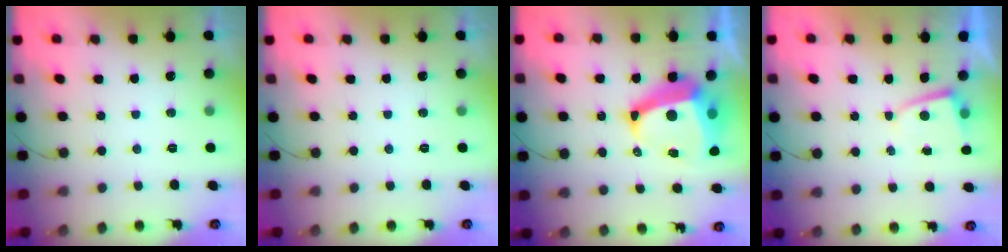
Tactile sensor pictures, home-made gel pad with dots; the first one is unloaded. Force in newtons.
{"total": 0.0}
{"total": 13.8, "press": 13.7, "slide": 1.7}
{"total": 1.2, "press": 1.2, "slide": 0.2}